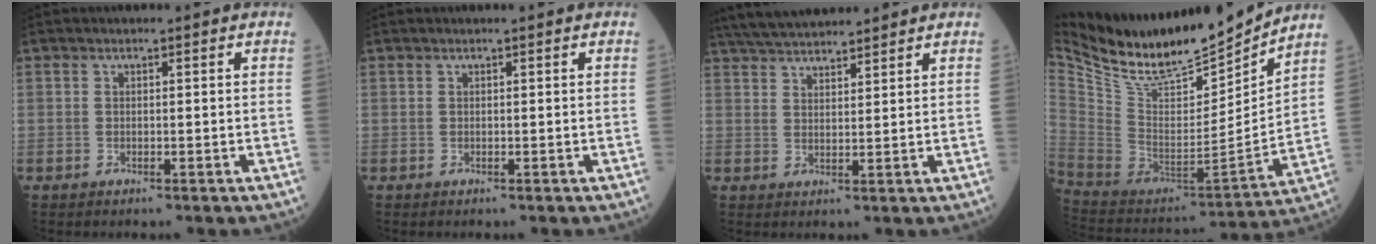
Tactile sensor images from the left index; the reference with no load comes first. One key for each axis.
{"total": 0.0}
{"total": 9.8, "fx": 9.1, "fy": 1.2, "fz": 3.5, "tx": -0.067, "ty": 0.031, "tz": 0.154}
{"total": 22.2, "fx": 19.5, "fy": 4.3, "fz": 9.6, "tx": -0.193, "ty": -0.027, "tz": 0.338}